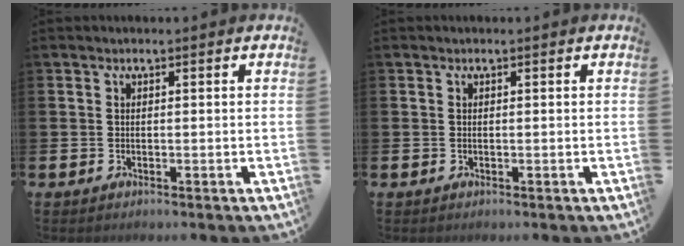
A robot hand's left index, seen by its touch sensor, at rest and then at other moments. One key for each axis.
{"total": 0.0}